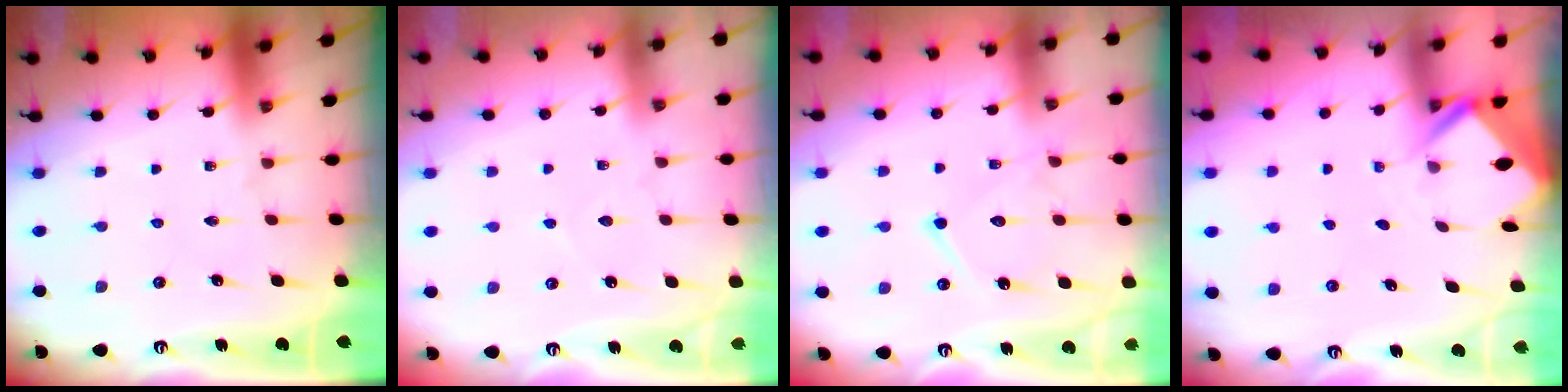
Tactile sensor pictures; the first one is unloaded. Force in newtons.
{"total": 3.5, "press": 3.4, "slide": 0.5}
{"total": 13.2, "press": 13.1, "slide": 1.1}
{"total": 2.3, "press": 2.3, "slide": 0.1}